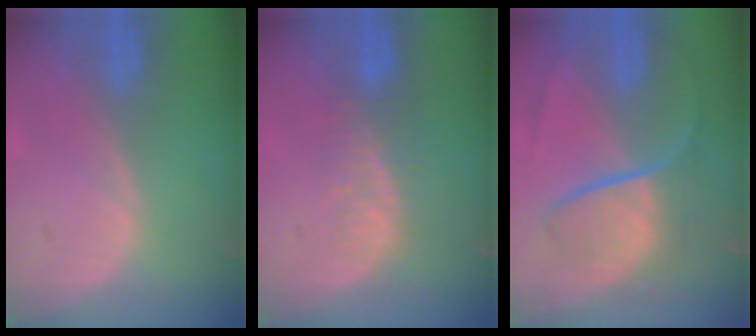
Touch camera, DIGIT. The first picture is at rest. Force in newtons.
{"total": 4.5, "press": 4.2, "slide": 1.7}
{"total": 8.9, "press": 7.6, "slide": 4.5}